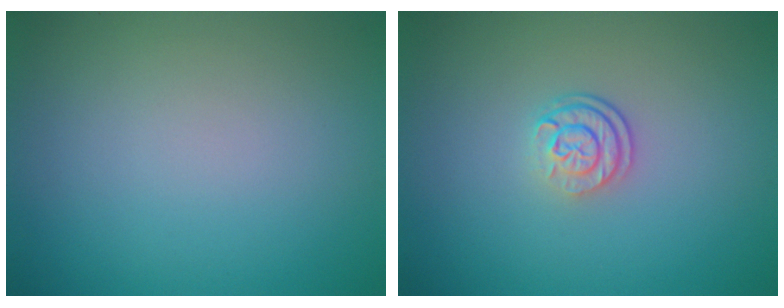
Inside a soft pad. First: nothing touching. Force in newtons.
{"total": 2.6, "press": 1.9, "slide": 1.8}